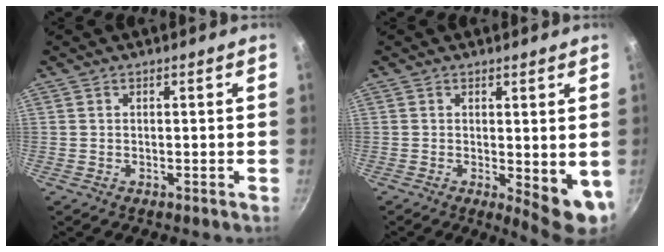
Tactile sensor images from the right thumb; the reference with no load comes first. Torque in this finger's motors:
{"motor_torque": [-0.03, 0.79, -0.04, 0.06, 0.06]}